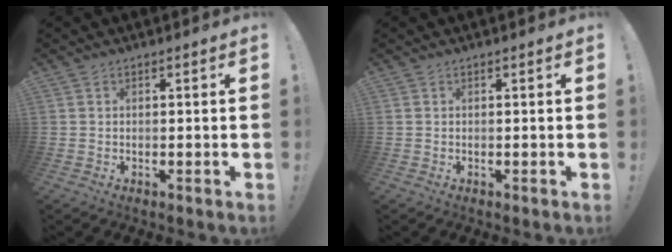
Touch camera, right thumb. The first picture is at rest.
{"total": 0.0}